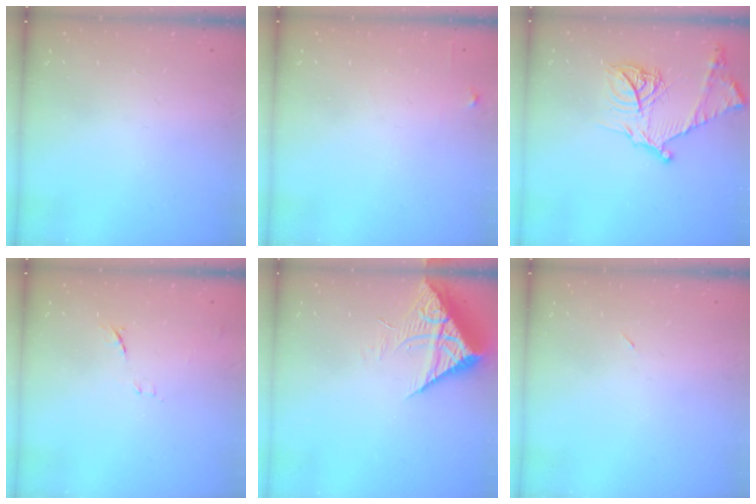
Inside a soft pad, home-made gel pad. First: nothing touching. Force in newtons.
{"total": 4.8, "press": 4.8, "slide": 0.7}
{"total": 19.1, "press": 19.0, "slide": 1.7}
{"total": 7.5, "press": 7.5, "slide": 0.8}
{"total": 7.7, "press": 7.6, "slide": 0.8}
{"total": 2.3, "press": 1.9, "slide": 1.2}